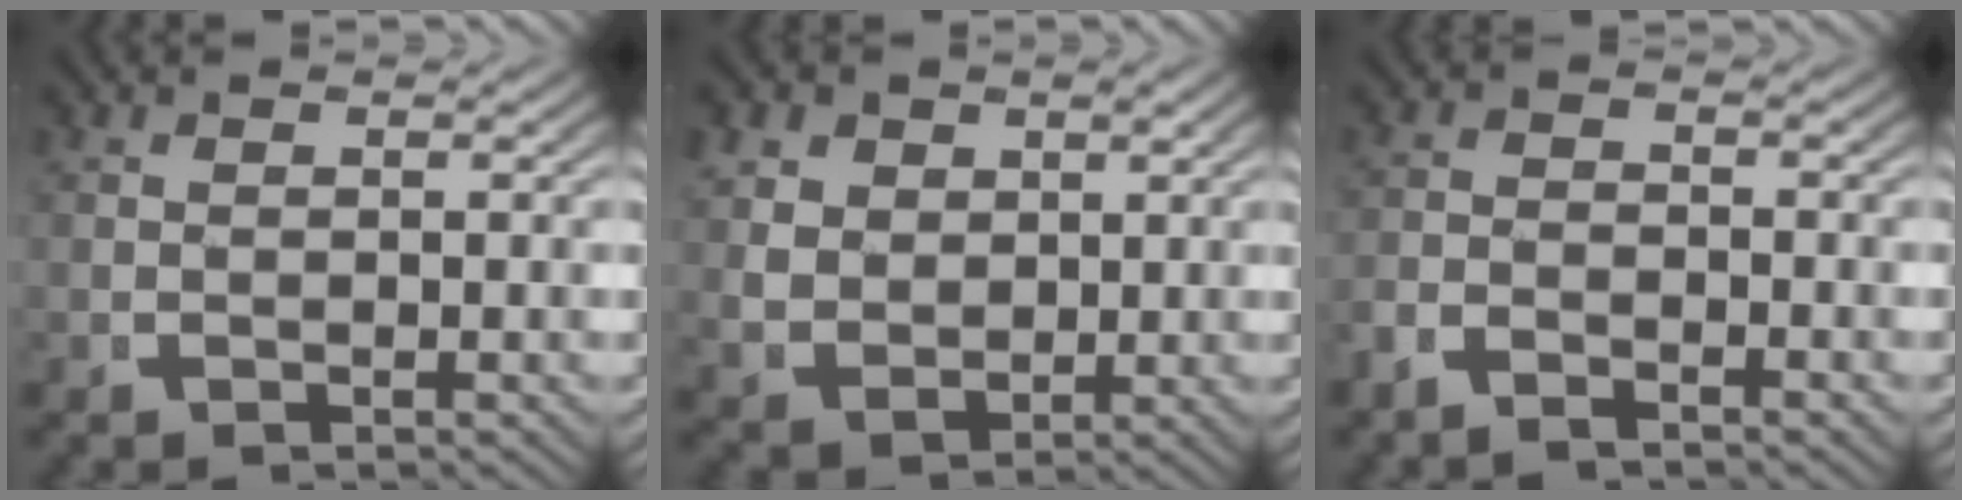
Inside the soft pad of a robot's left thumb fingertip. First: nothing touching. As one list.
[{"total": 5.1, "force": [1.0, 4.3, 2.7], "torque": [-0.070, -0.027, 0.037]}, {"total": 1.8, "force": [-1.7, 0.6, 0.4], "torque": [-0.005, -0.001, -0.036]}]